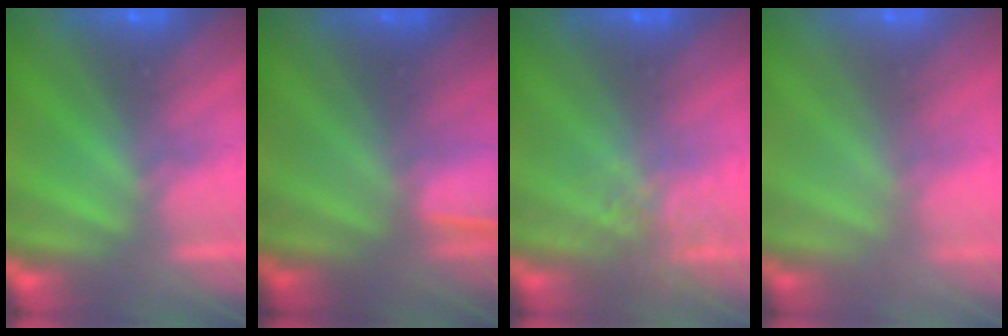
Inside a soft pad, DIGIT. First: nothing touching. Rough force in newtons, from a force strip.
{"total": 1.4}
{"total": 2.7}
{"total": 7.0}